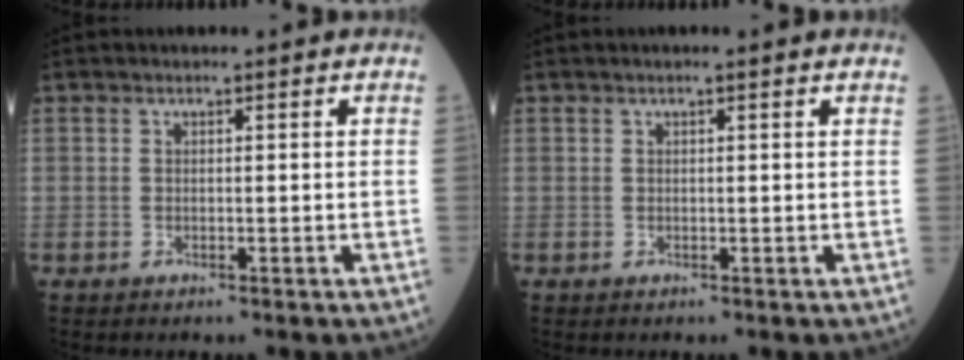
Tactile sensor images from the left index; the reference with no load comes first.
{"total": 1.3, "force": [1.1, 0.2, 0.8], "torque": [-0.016, 0.013, 0.017]}